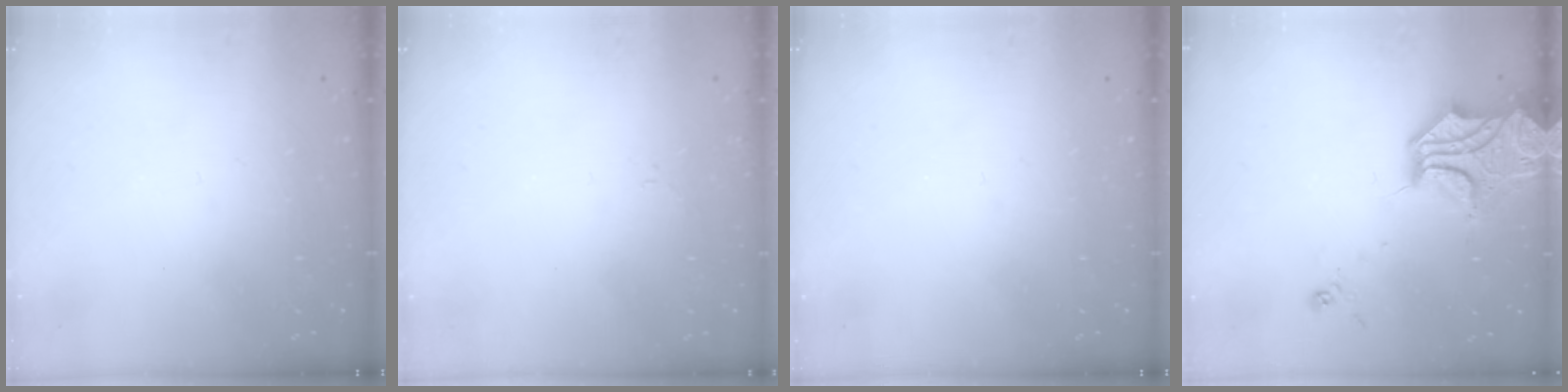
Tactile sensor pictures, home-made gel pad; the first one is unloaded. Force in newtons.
{"total": 1.1, "press": 1.1, "slide": 0.2}
{"total": 0.0}
{"total": 7.1, "press": 6.7, "slide": 2.4}